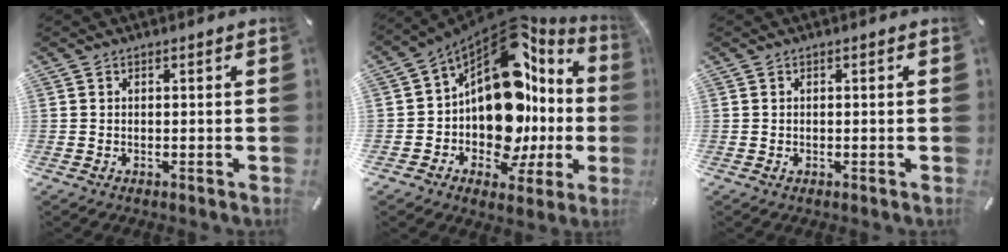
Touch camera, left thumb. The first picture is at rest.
{"total": 18.9, "force": [3.6, 11.0, 15.0], "torque": [-0.255, -0.079, 0.061]}
{"total": 0.5, "force": [-0.2, 0.3, 0.4], "torque": [-0.008, -0.001, -0.003]}